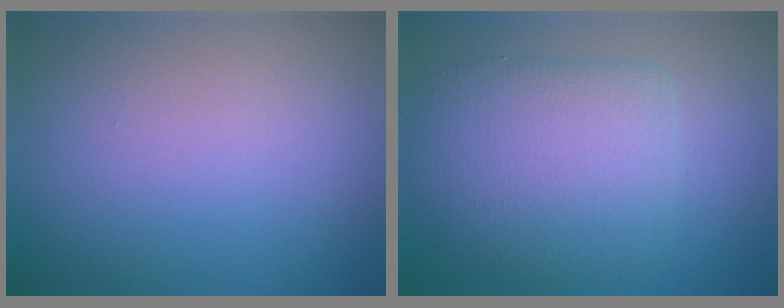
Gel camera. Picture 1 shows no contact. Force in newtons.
{"total": 6.5, "press": 6.5, "slide": 0.2}